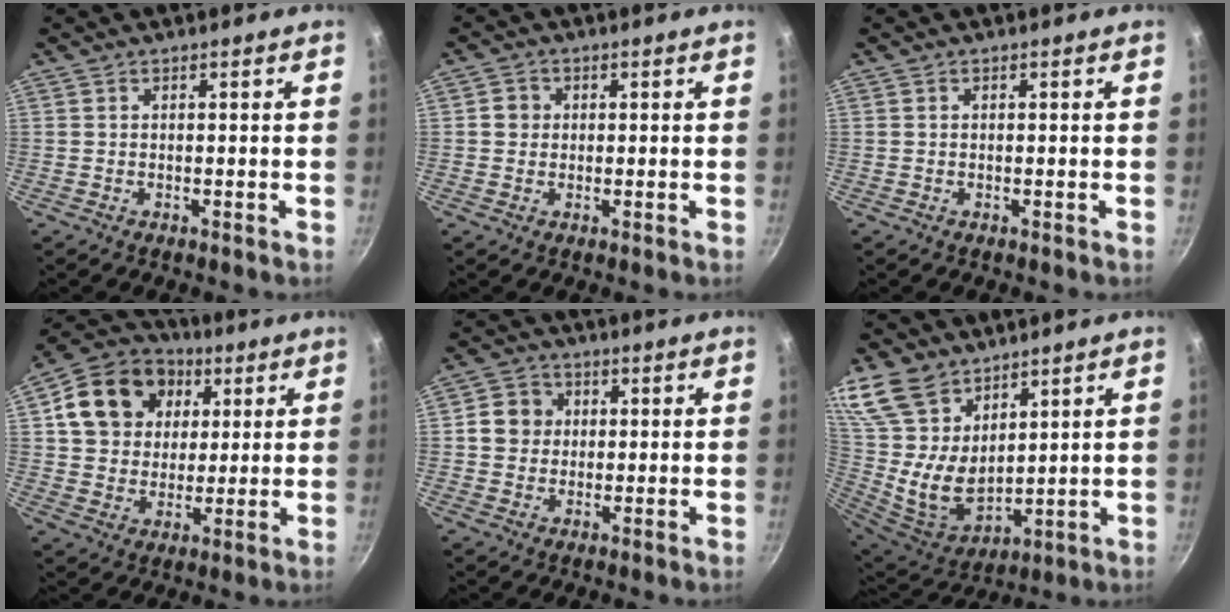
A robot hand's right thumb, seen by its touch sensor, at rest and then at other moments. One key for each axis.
{"total": 2.7, "fx": 0.2, "fy": 2.5, "fz": 0.8, "tx": 0.001, "ty": 0.006, "tz": -0.002}
{"total": 0.0}
{"total": 16.7, "fx": 4.9, "fy": 13.7, "fz": 8.2, "tx": -0.130, "ty": 0.014, "tz": 0.077}
{"total": 5.9, "fx": 0.9, "fy": 5.4, "fz": 2.1, "tx": -0.005, "ty": 0.006, "tz": 0.004}
{"total": 18.9, "fx": 11.6, "fy": 11.4, "fz": 9.7, "tx": -0.203, "ty": -0.048, "tz": 0.245}